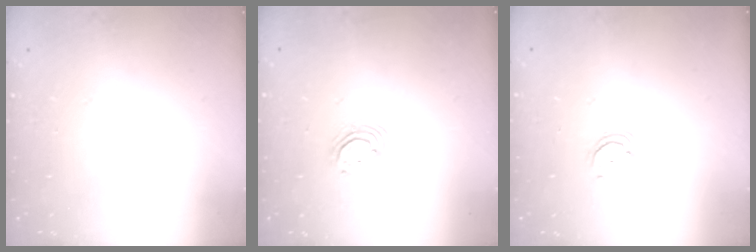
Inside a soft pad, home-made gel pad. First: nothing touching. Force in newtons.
{"total": 3.5, "press": 3.5, "slide": 0.2}
{"total": 2.9, "press": 2.8, "slide": 0.2}